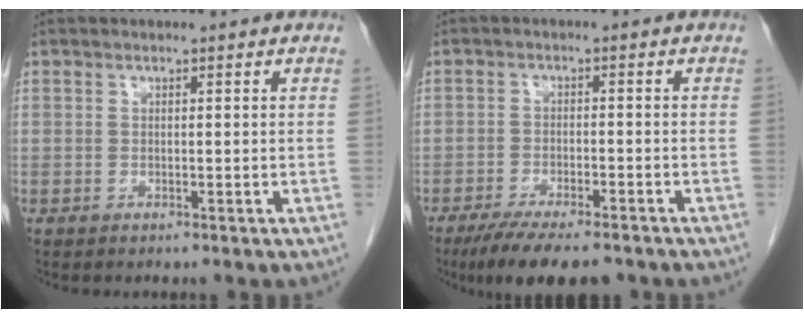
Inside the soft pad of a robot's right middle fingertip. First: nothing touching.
{"total": 10.1, "force": [-7.9, 2.5, 5.8], "torque": [-0.089, -0.016, -0.121]}